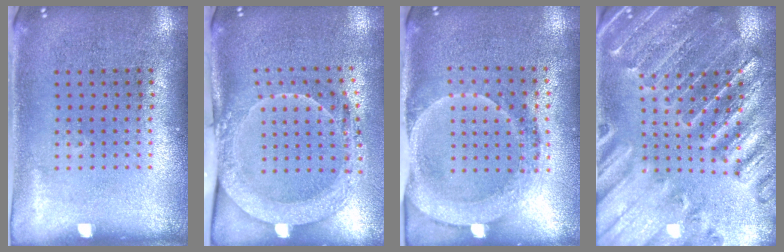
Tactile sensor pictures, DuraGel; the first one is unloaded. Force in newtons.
{"total": 2.0, "press": 2.0, "slide": 0.3}
{"total": 1.8, "press": 1.6, "slide": 0.7}
{"total": 2.8, "press": 2.8, "slide": 0.4}